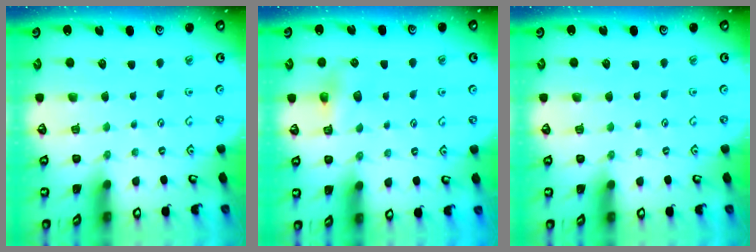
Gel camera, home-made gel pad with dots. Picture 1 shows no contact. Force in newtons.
{"total": 5.1, "press": 5.1, "slide": 0.4}
{"total": 0.0}